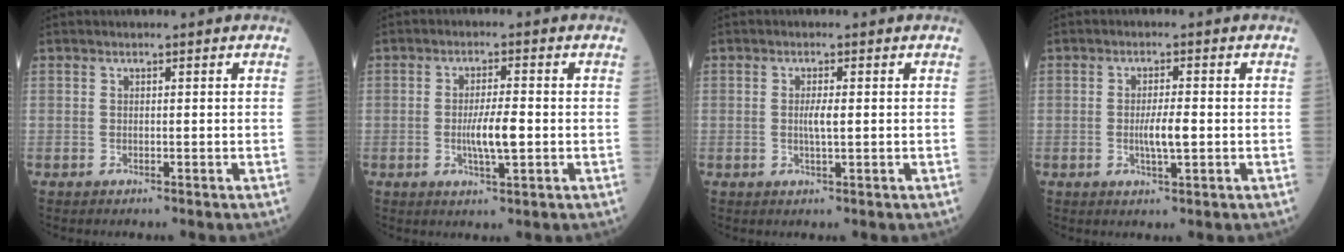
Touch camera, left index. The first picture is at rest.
{"total": 4.9, "force": [-0.8, 0.7, 4.8], "torque": [-0.092, -0.005, -0.012]}
{"total": 2.1, "force": [0.0, 0.2, 2.1], "torque": [-0.042, -0.002, 0.001]}
{"total": 3.6, "force": [-0.5, 0.5, 3.5], "torque": [-0.068, -0.004, -0.007]}